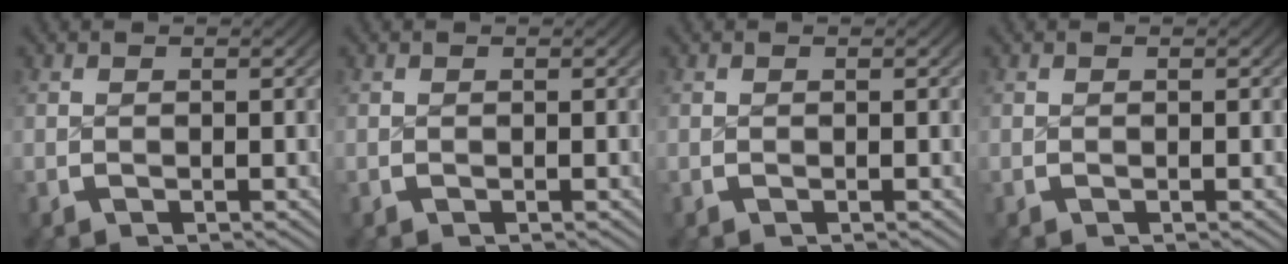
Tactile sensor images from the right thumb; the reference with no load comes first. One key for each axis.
{"total": 0.0}
{"total": 0.0}
{"total": 0.0}